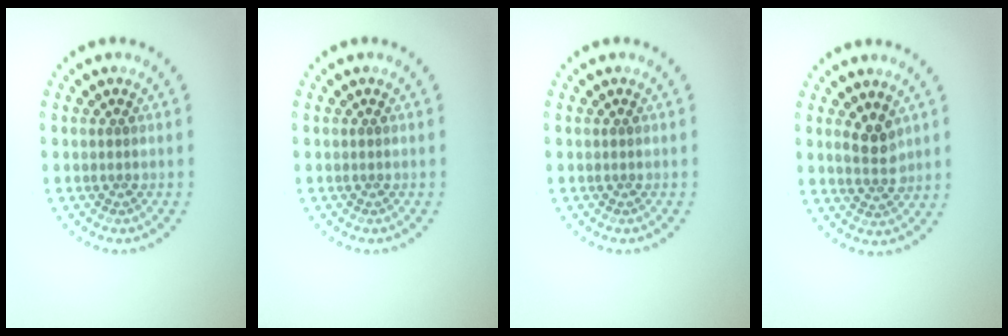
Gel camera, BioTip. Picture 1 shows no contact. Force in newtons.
{"total": 0.0}
{"total": 0.0}
{"total": 2.4, "press": 2.3, "slide": 0.8}